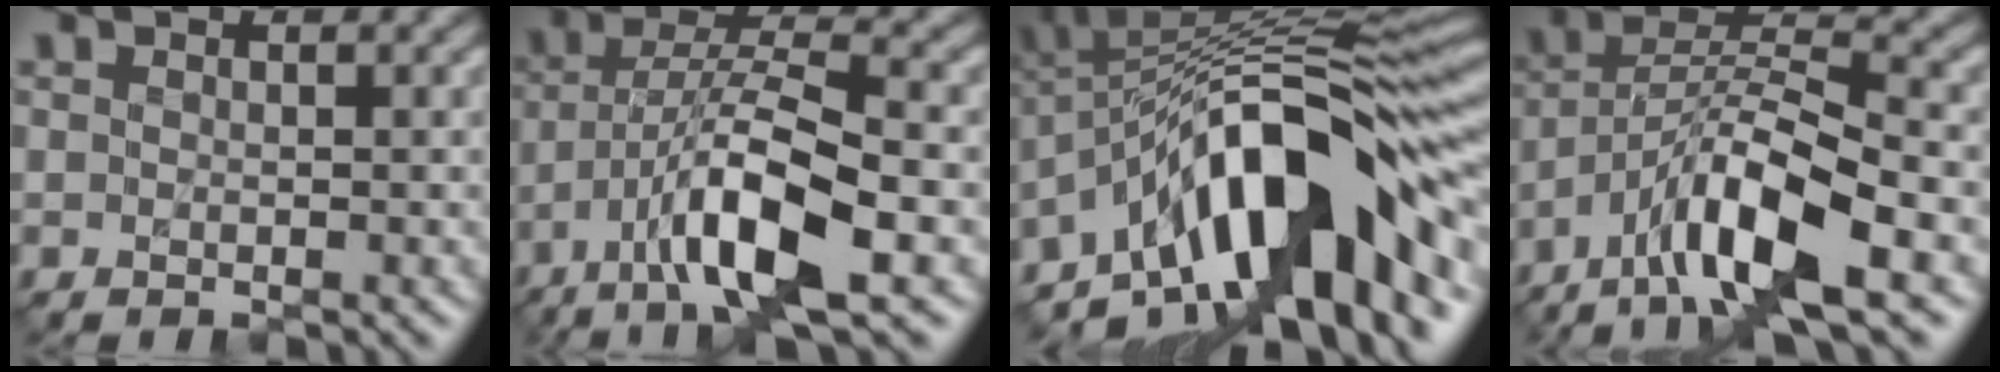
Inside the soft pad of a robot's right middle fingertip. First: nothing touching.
{"total": 9.5, "force": [-4.4, 2.1, 8.1], "torque": [-0.139, 0.014, -0.085]}
{"total": 13.9, "force": [-6.1, 4.5, 11.6], "torque": [-0.169, 0.028, -0.113]}
{"total": 9.7, "force": [-5.4, 2.2, 7.7], "torque": [-0.137, 0.014, -0.107]}